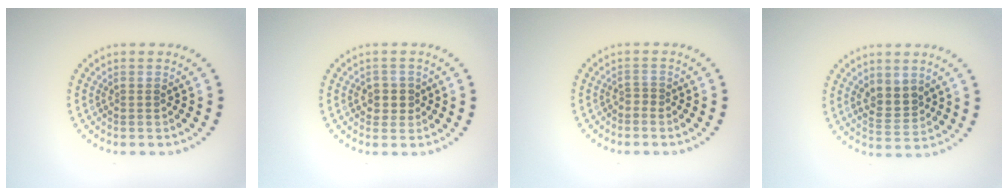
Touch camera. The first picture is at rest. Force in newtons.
{"total": 2.1, "press": 1.9, "slide": 0.9}
{"total": 0.6, "press": 0.2, "slide": 0.6}
{"total": 2.7, "press": 2.5, "slide": 0.8}